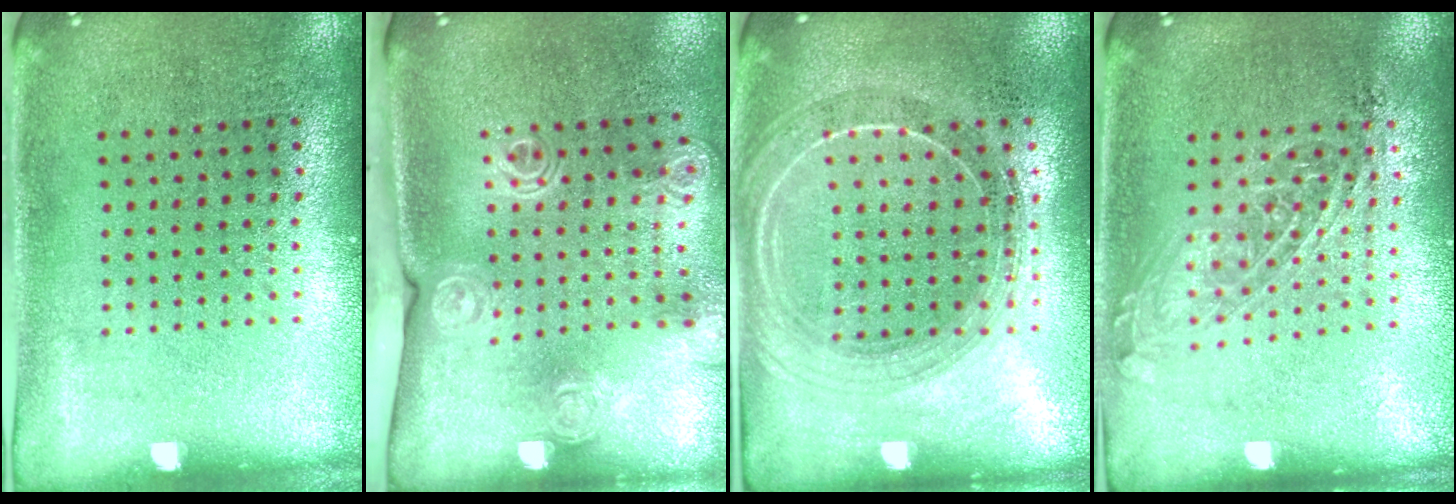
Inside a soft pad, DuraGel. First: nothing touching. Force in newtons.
{"total": 1.8, "press": 1.5, "slide": 1.1}
{"total": 1.9, "press": 1.7, "slide": 0.8}
{"total": 1.5, "press": 1.3, "slide": 0.6}